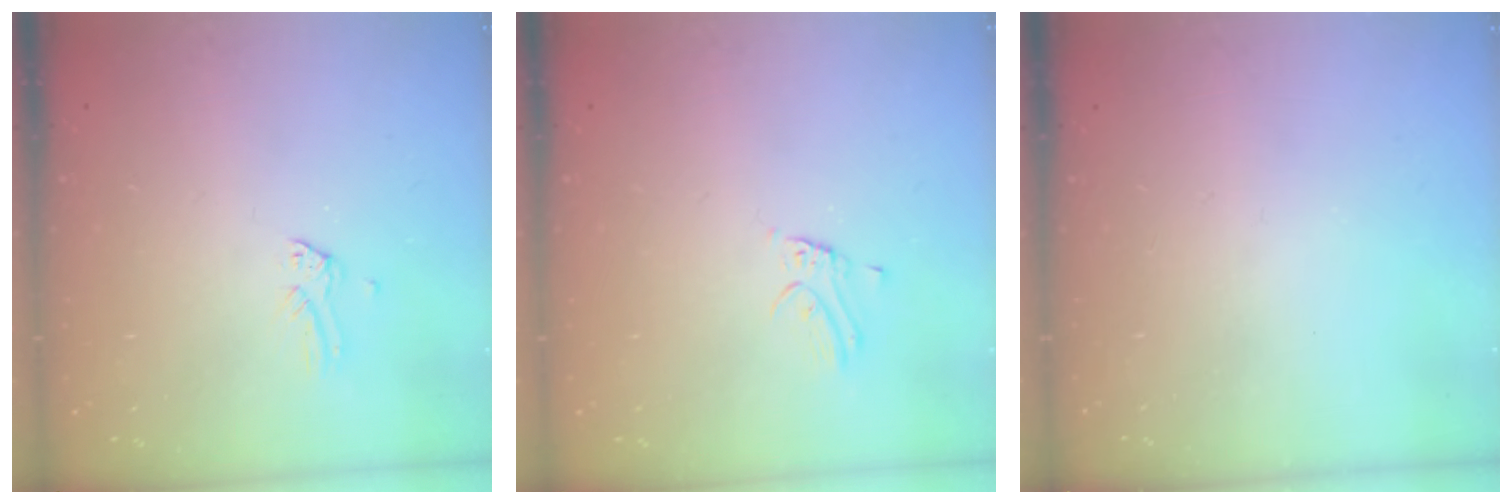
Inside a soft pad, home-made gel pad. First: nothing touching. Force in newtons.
{"total": 1.8, "press": 1.8, "slide": 0.1}
{"total": 0.0}